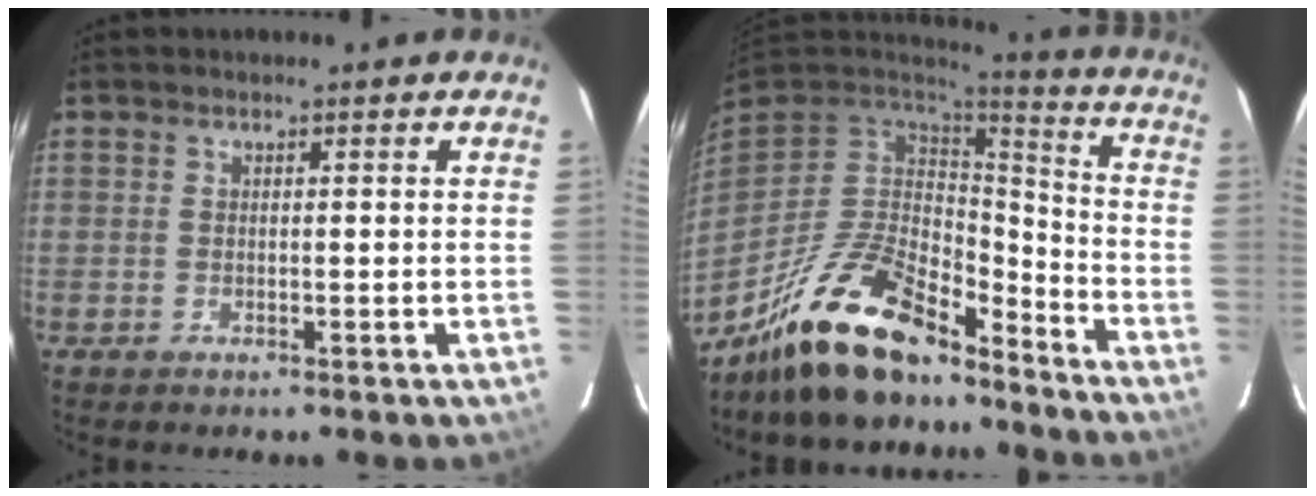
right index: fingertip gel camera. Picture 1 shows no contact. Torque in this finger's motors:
{"motor_torque": [0.62, -0.68, 0.80, 0.21]}